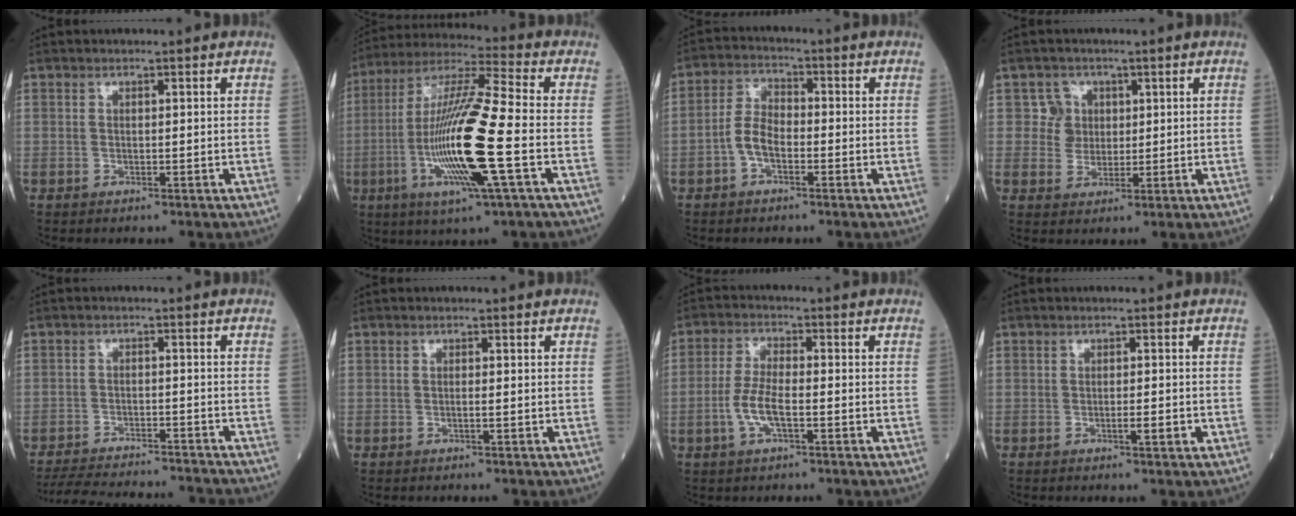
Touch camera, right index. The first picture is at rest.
{"total": 17.6, "force": [-4.0, 0.5, 17.1], "torque": [-0.349, -0.013, -0.079]}
{"total": 4.7, "force": [-1.7, 2.4, 3.7], "torque": [-0.078, 0.011, -0.037]}
{"total": 3.7, "force": [1.1, 3.5, 0.0], "torque": [0.007, 0.006, 0.021]}
{"total": 14.6, "force": [-13.9, 1.6, 4.4], "torque": [-0.082, -0.008, -0.192]}
{"total": 0.5, "force": [-0.1, -0.1, 0.5], "torque": [-0.011, 0.001, -0.002]}
{"total": 5.6, "force": [-1.7, 1.5, 5.1], "torque": [-0.115, 0.003, -0.034]}
{"total": 1.9, "force": [-0.6, 0.1, 1.8], "torque": [-0.032, -0.002, -0.007]}